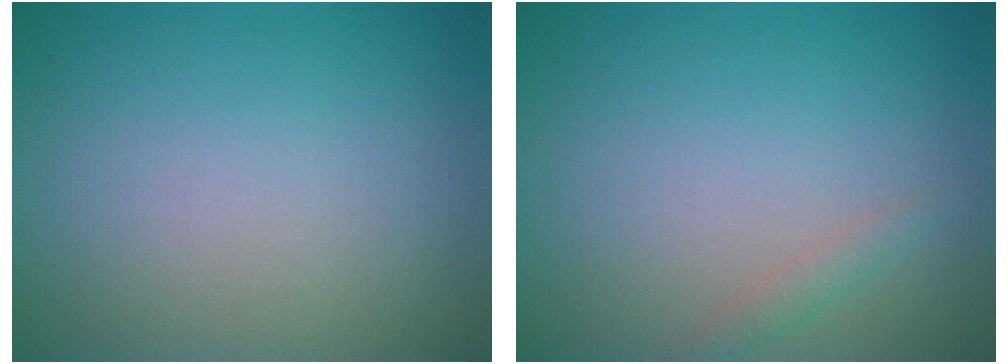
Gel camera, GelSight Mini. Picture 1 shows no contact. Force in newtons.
{"total": 1.0, "press": 1.0, "slide": 0.0}